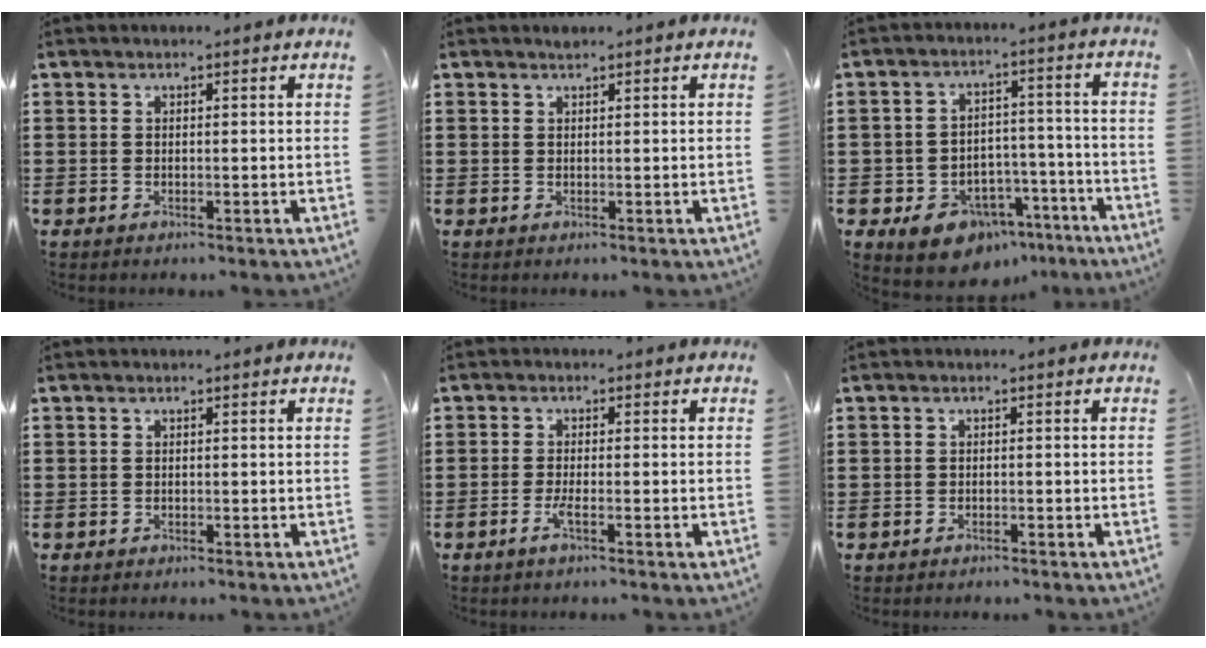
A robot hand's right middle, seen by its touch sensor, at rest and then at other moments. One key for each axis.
{"total": 0.6, "fx": 0.6, "fy": 0.1, "fz": 0.1, "tx": -0.003, "ty": -0.003, "tz": 0.011}
{"total": 8.0, "fx": -5.8, "fy": 4.8, "fz": 2.9, "tx": -0.057, "ty": 0.036, "tz": -0.105}
{"total": 0.0}
{"total": 2.0, "fx": -0.9, "fy": 0.2, "fz": 1.8, "tx": -0.042, "ty": -0.004, "tz": -0.019}
{"total": 0.6, "fx": -0.6, "fy": 0.3, "fz": 0.0, "tx": -0.001, "ty": 0.001, "tz": -0.013}